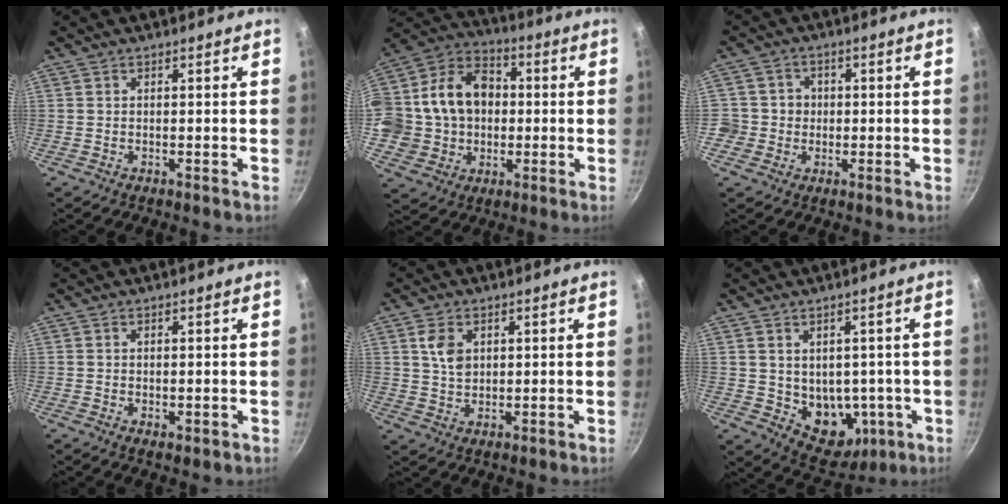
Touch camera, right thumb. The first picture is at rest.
{"total": 19.9, "force": [0.7, 16.5, 11.1], "torque": [-0.193, 0.041, 0.010]}
{"total": 4.7, "force": [-0.5, 4.6, 0.7], "torque": [0.027, 0.012, -0.015]}
{"total": 1.9, "force": [-0.2, 1.1, 1.5], "torque": [-0.021, -0.005, -0.001]}
{"total": 5.2, "force": [1.6, 3.5, 3.5], "torque": [-0.055, -0.005, 0.033]}
{"total": 10.9, "force": [-1.1, 8.4, 6.9], "torque": [-0.057, -0.008, 0.010]}